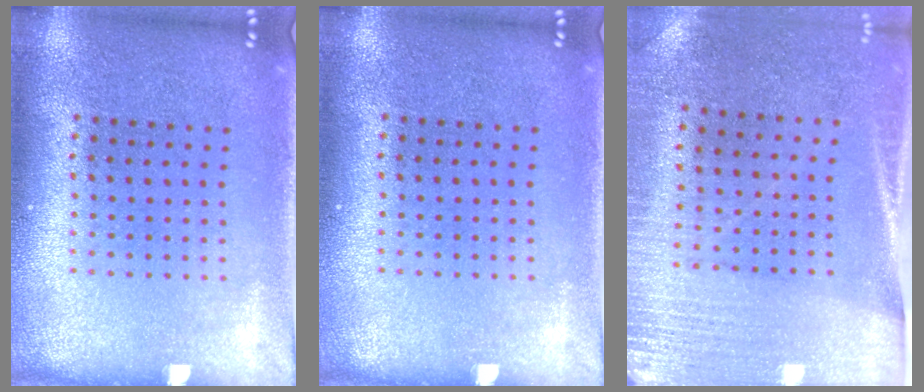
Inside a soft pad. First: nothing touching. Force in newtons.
{"total": 0.0}
{"total": 2.7, "press": 2.4, "slide": 1.2}